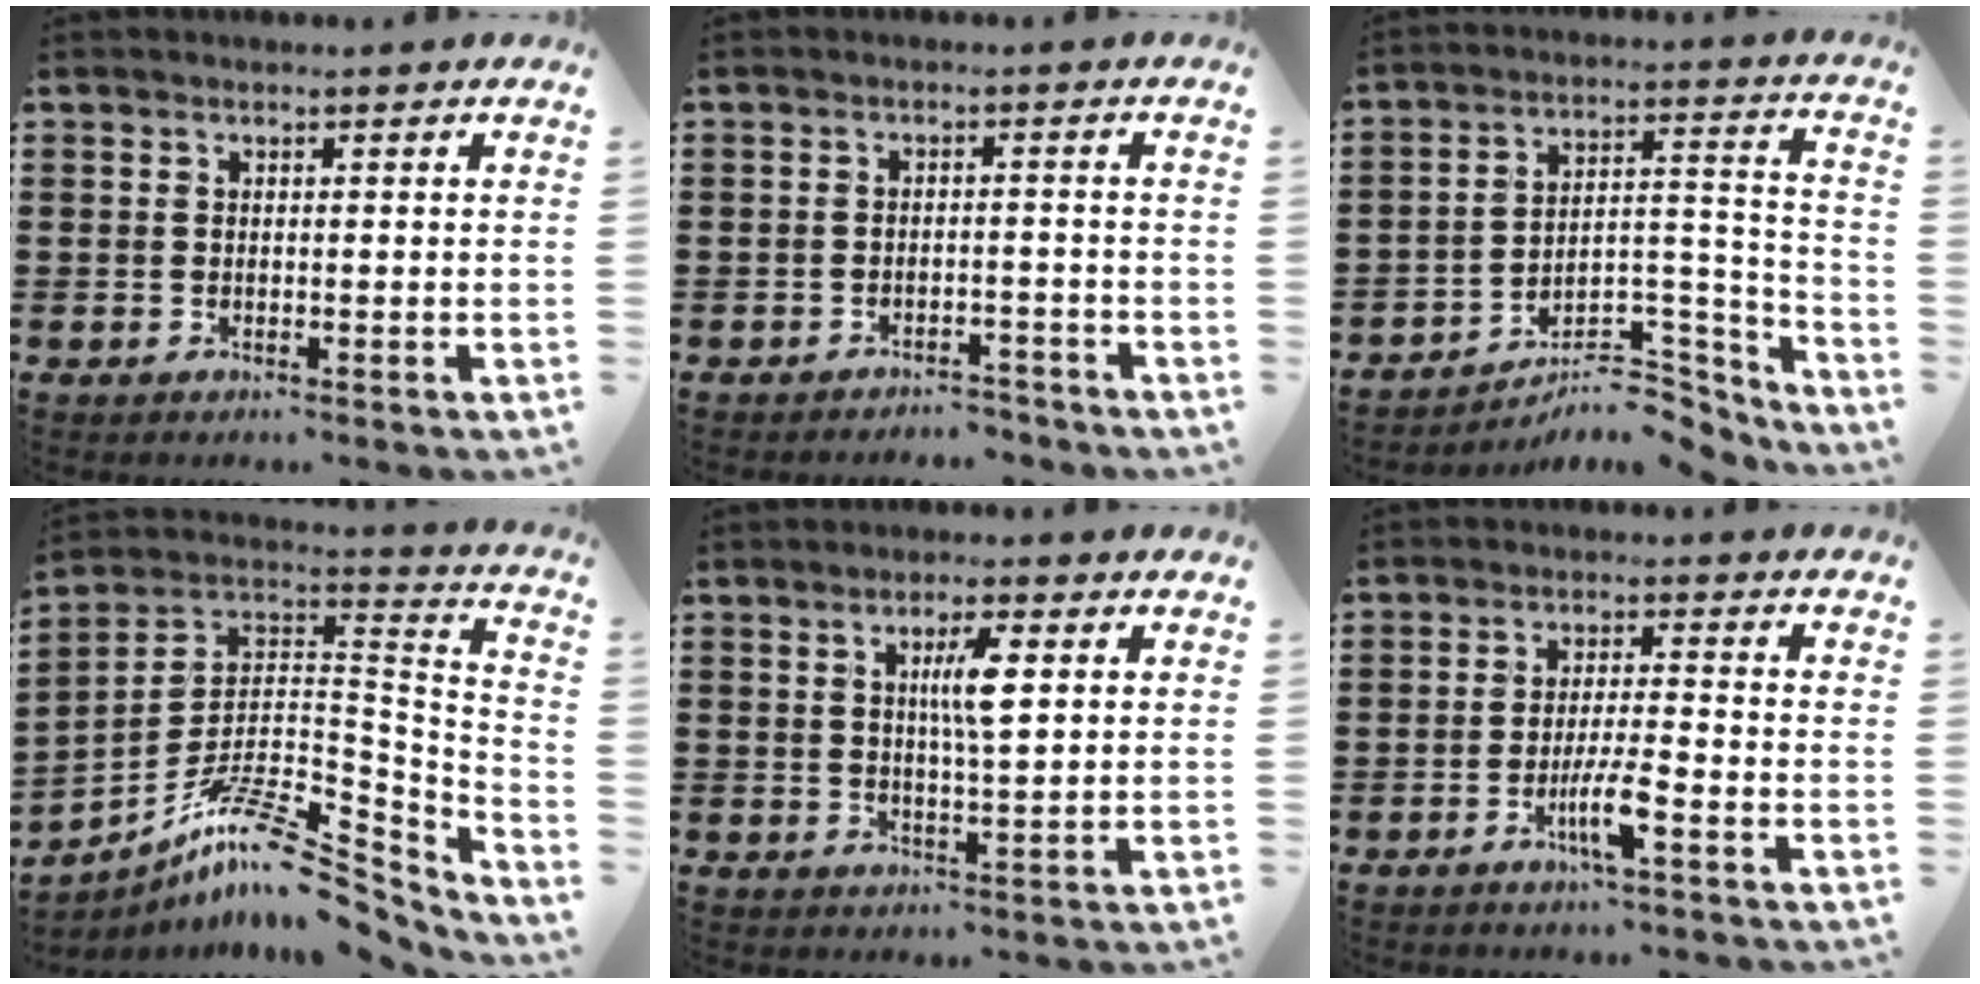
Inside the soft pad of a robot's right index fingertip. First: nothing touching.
{"total": 2.5, "force": [-2.5, 0.4, 0.2], "torque": [-0.011, 0.000, -0.052]}
{"total": 7.5, "force": [-6.1, 2.8, 3.2], "torque": [-0.046, 0.015, -0.116]}
{"total": 12.6, "force": [-8.8, 3.3, 8.4], "torque": [-0.153, 0.016, -0.165]}
{"total": 5.3, "force": [1.3, 0.9, 5.0], "torque": [-0.101, 0.007, 0.018]}
{"total": 5.3, "force": [-2.5, 0.5, 4.7], "torque": [-0.090, -0.011, -0.045]}